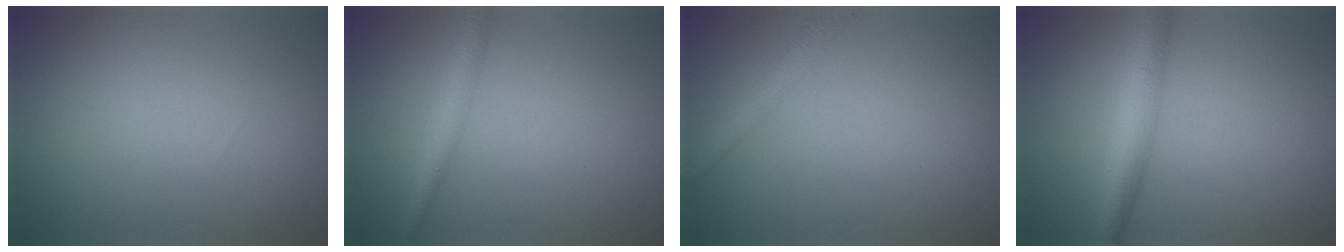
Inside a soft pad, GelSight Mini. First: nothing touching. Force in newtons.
{"total": 2.0, "press": 2.0, "slide": 0.0}
{"total": 2.2, "press": 2.2, "slide": 0.1}
{"total": 4.0, "press": 4.0, "slide": 0.2}